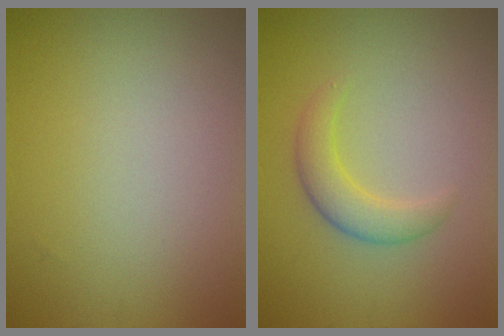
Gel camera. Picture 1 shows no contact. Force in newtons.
{"total": 2.6, "press": 2.6, "slide": 0.2}